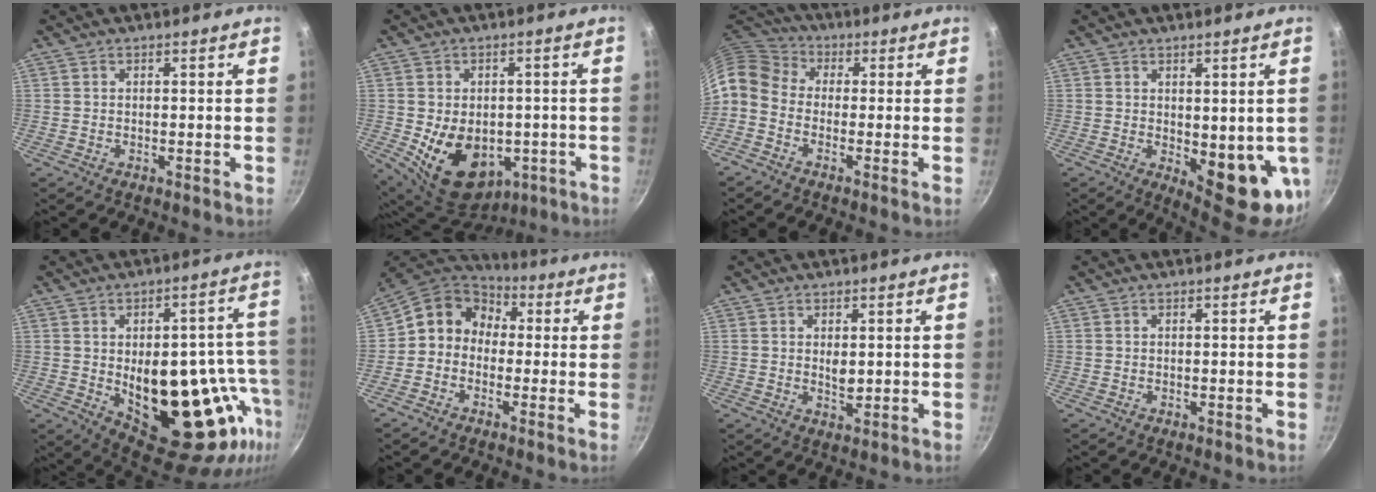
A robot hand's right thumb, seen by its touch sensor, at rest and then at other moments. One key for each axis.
{"total": 15.1, "fx": -3.3, "fy": 10.7, "fz": 10.0, "tx": -0.139, "ty": -0.004, "tz": -0.025}
{"total": 8.7, "fx": -0.9, "fy": 6.8, "fz": 5.4, "tx": -0.099, "ty": 0.039, "tz": -0.041}
{"total": 12.5, "fx": -0.8, "fy": 5.5, "fz": 11.2, "tx": -0.112, "ty": -0.019, "tz": 0.006}
{"total": 24.7, "fx": -4.9, "fy": 12.3, "fz": 20.9, "tx": -0.220, "ty": -0.001, "tz": -0.043}
{"total": 10.3, "fx": 0.3, "fy": 8.9, "fz": 5.3, "tx": -0.062, "ty": 0.033, "tz": -0.024}
{"total": 2.6, "fx": 0.5, "fy": 1.5, "fz": 2.1, "tx": -0.031, "ty": -0.005, "tz": 0.010}
{"total": 0.0}